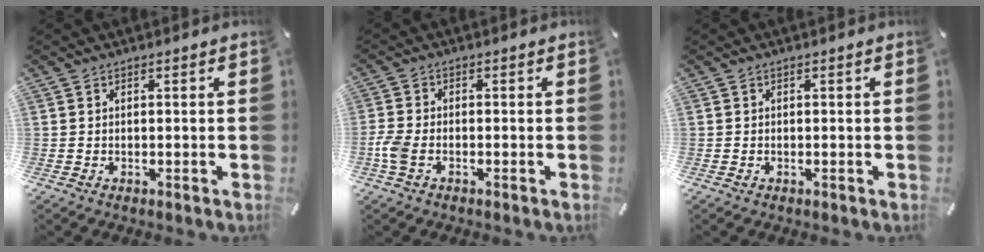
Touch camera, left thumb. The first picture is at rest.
{"total": 4.0, "force": [-1.7, 2.2, 2.9], "torque": [-0.066, 0.002, -0.033]}
{"total": 0.0}